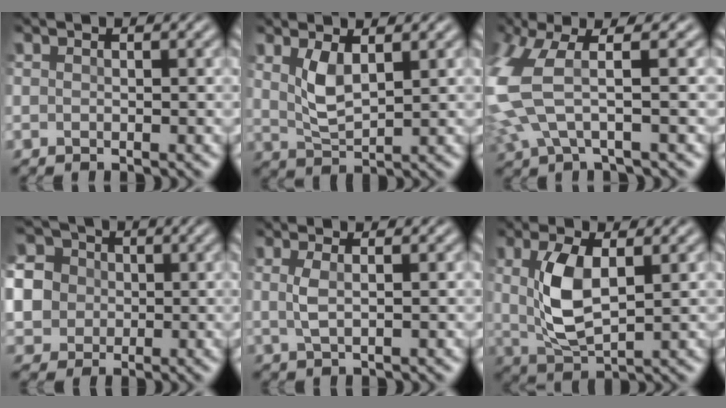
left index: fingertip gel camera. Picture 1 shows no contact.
{"total": 2.7, "force": [1.1, 0.8, 2.4], "torque": [-0.056, -0.003, 0.027]}
{"total": 7.1, "force": [0.6, 2.7, 6.5], "torque": [-0.178, -0.002, 0.007]}
{"total": 8.9, "force": [0.0, 8.3, 3.2], "torque": [-0.111, 0.014, -0.022]}
{"total": 1.6, "force": [0.2, 0.3, 1.5], "torque": [-0.039, 0.001, 0.006]}
{"total": 5.4, "force": [0.7, 2.2, 4.9], "torque": [-0.108, 0.000, 0.019]}